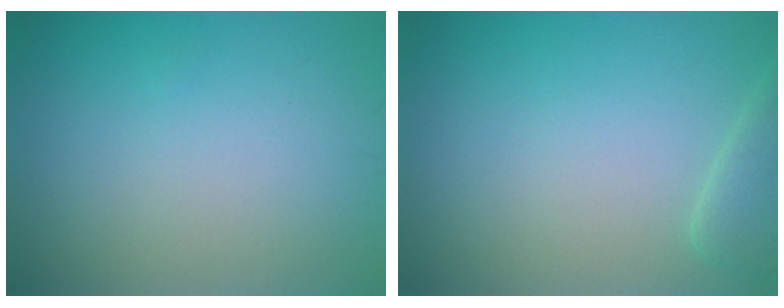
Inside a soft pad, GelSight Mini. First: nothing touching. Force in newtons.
{"total": 2.2, "press": 2.2, "slide": 0.2}